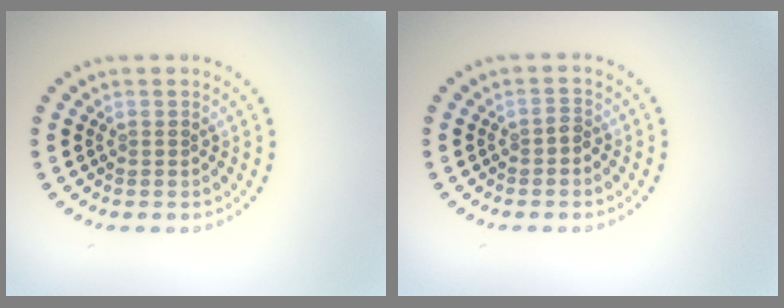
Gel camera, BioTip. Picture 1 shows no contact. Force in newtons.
{"total": 1.0, "press": 0.8, "slide": 0.5}